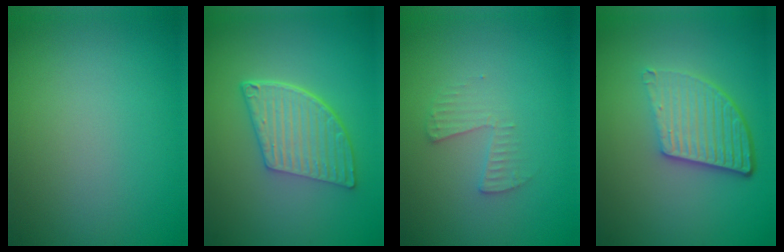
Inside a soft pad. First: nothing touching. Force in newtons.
{"total": 5.9, "press": 4.4, "slide": 4.0}
{"total": 1.6, "press": 1.6, "slide": 0.1}
{"total": 5.4, "press": 3.8, "slide": 3.9}